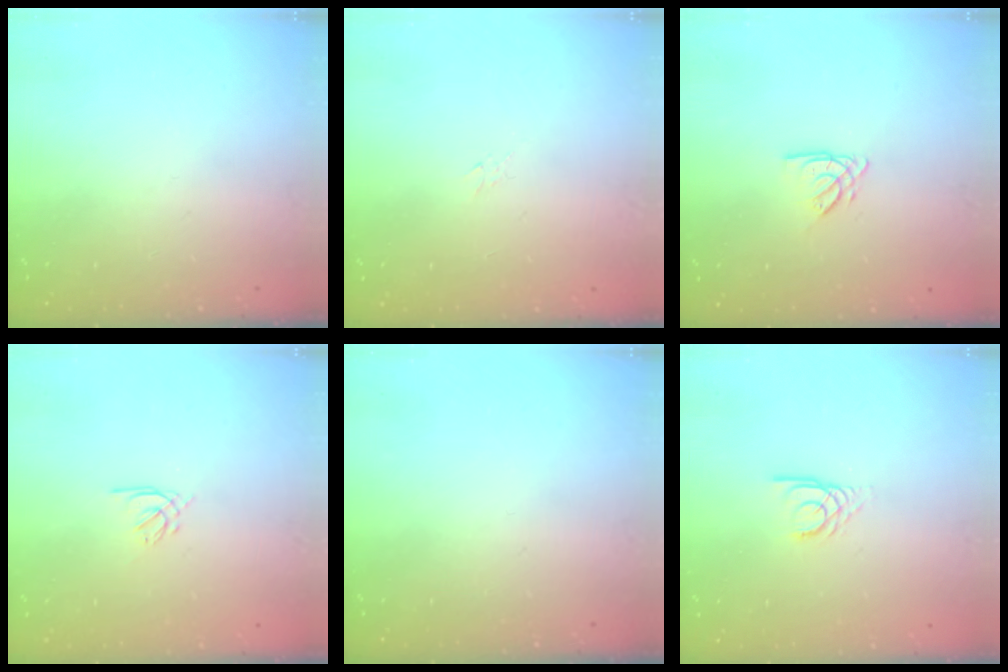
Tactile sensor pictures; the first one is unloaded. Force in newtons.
{"total": 1.3, "press": 1.3, "slide": 0.1}
{"total": 3.1, "press": 3.1, "slide": 0.3}
{"total": 1.2, "press": 1.0, "slide": 0.5}
{"total": 0.0}
{"total": 1.3, "press": 1.3, "slide": 0.2}